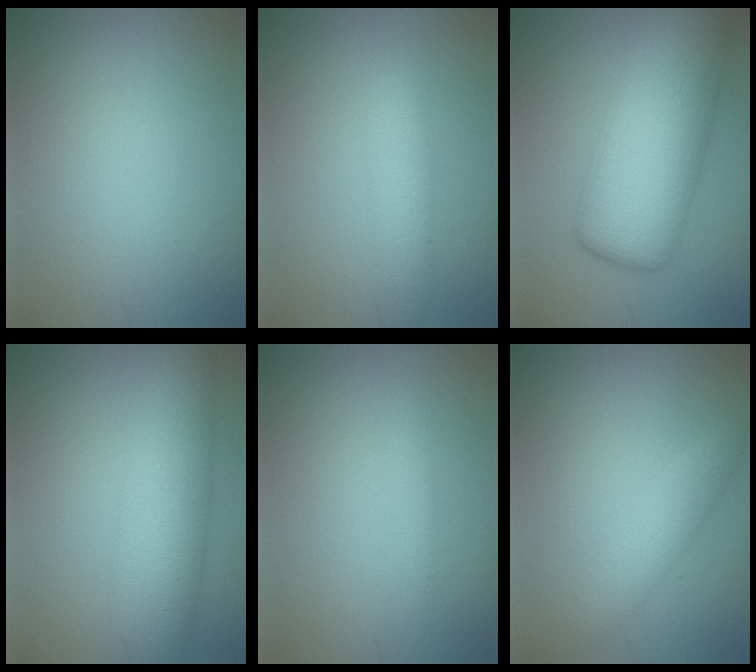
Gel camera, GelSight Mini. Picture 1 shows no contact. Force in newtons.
{"total": 2.8, "press": 2.8, "slide": 0.1}
{"total": 11.3, "press": 11.2, "slide": 0.4}
{"total": 7.8, "press": 7.8, "slide": 0.2}
{"total": 0.8, "press": 0.8, "slide": 0.1}
{"total": 2.8, "press": 2.8, "slide": 0.1}